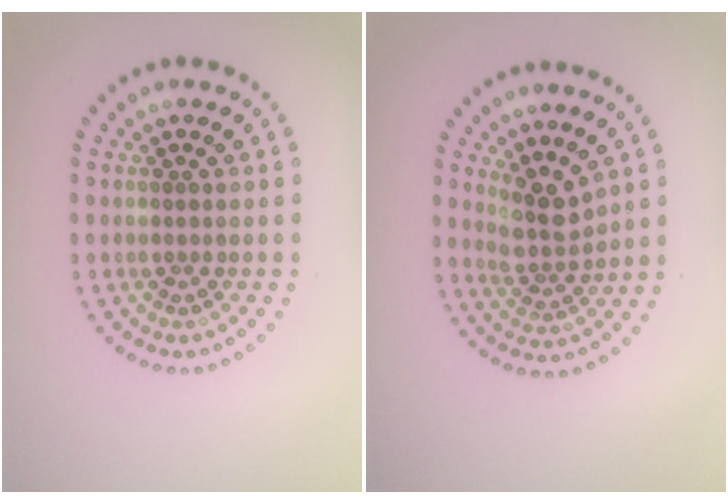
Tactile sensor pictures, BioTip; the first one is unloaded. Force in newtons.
{"total": 2.9, "press": 2.4, "slide": 1.6}